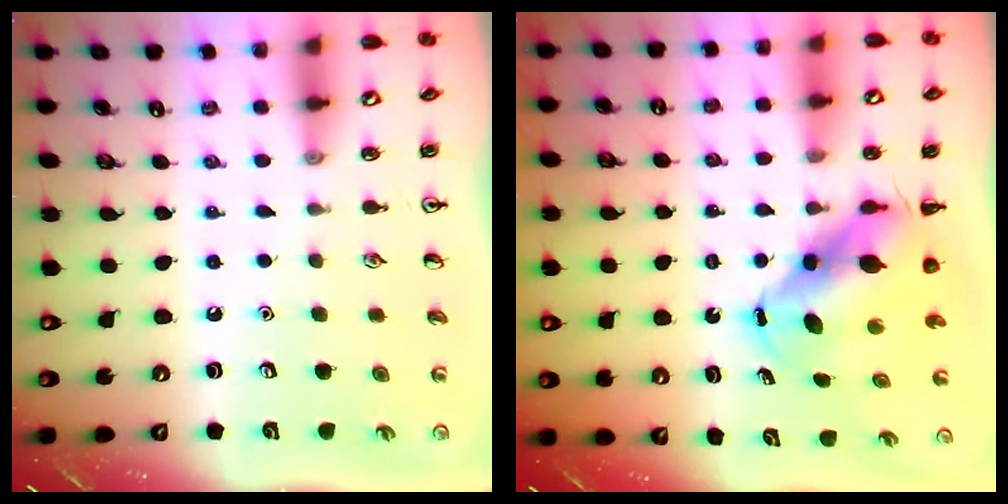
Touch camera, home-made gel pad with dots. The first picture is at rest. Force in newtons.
{"total": 7.6, "press": 7.3, "slide": 2.2}